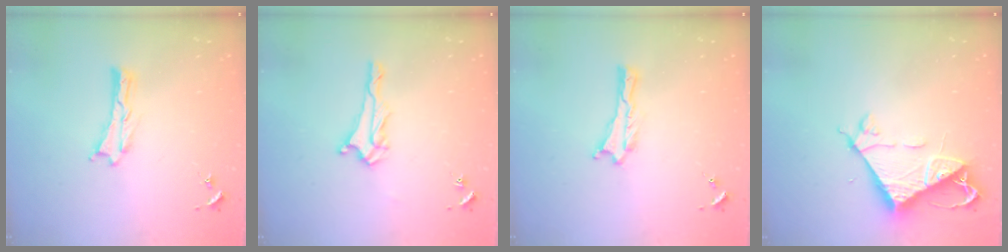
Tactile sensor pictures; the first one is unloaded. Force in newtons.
{"total": 3.6, "press": 3.6, "slide": 0.4}
{"total": 0.0}
{"total": 7.5, "press": 7.5, "slide": 0.1}